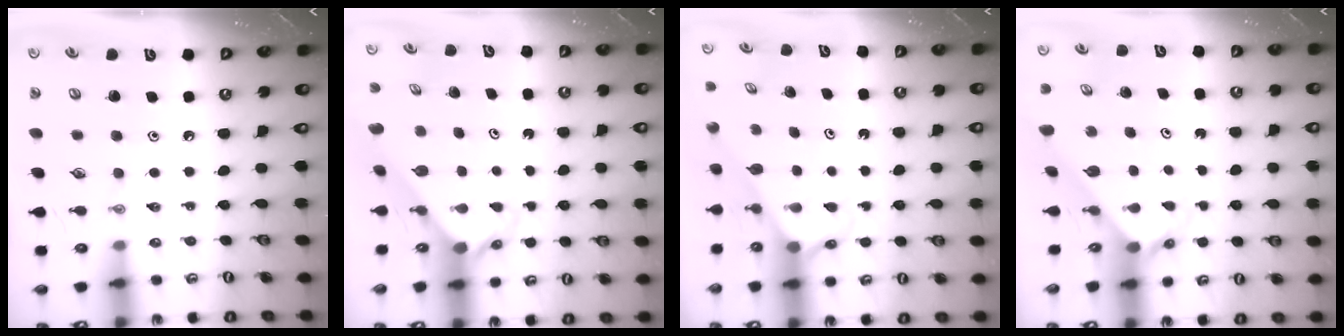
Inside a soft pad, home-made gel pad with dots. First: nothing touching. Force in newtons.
{"total": 2.6, "press": 2.6, "slide": 0.1}
{"total": 2.5, "press": 2.5, "slide": 0.2}
{"total": 2.4, "press": 2.4, "slide": 0.3}